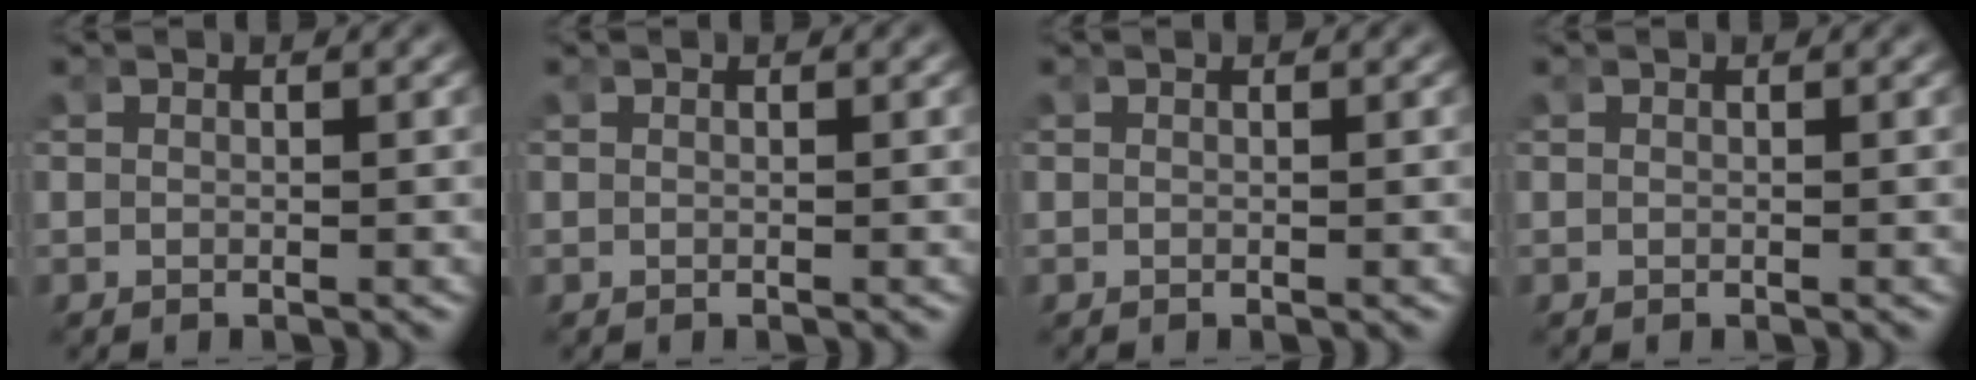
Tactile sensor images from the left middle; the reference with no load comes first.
{"total": 0.0}
{"total": 0.0}
{"total": 0.0}